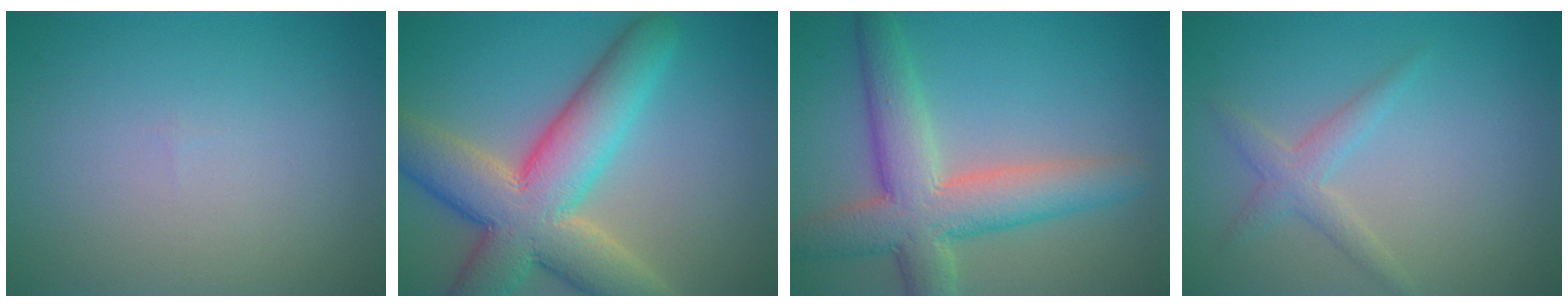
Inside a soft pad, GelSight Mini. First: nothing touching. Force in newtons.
{"total": 10.7, "press": 10.7, "slide": 0.9}
{"total": 7.5, "press": 7.5, "slide": 0.4}
{"total": 2.1, "press": 2.1, "slide": 0.1}